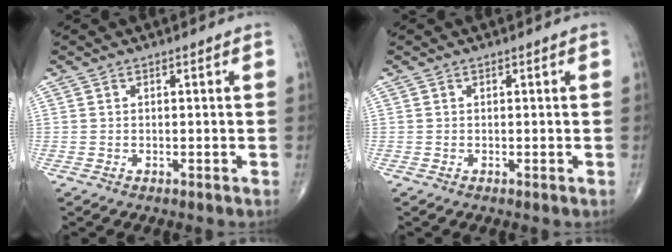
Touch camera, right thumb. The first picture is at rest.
{"total": 0.0}